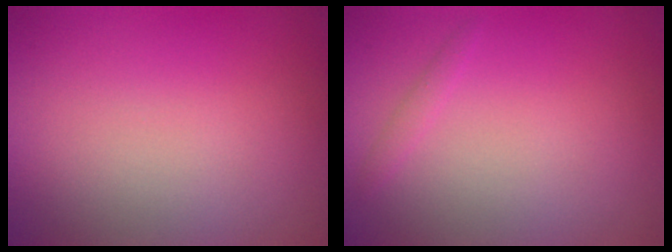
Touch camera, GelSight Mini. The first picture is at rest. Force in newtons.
{"total": 0.8, "press": 0.8, "slide": 0.1}